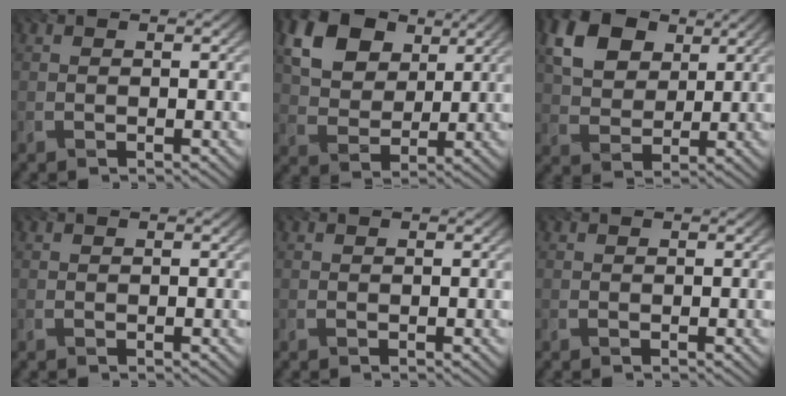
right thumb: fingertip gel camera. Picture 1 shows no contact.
{"total": 15.5, "force": [7.4, 10.8, 8.4], "torque": [-0.213, 0.029, 0.145]}
{"total": 10.9, "force": [4.7, 7.3, 6.5], "torque": [-0.159, 0.014, 0.072]}
{"total": 0.0}
{"total": 0.0}
{"total": 0.0}